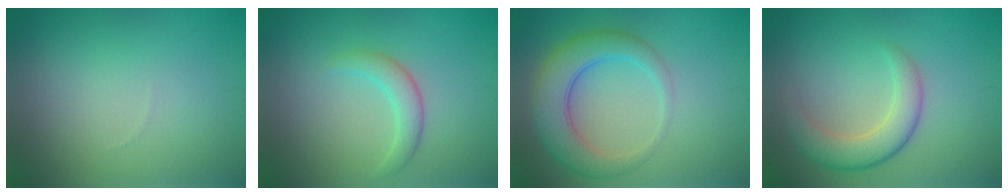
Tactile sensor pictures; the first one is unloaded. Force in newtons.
{"total": 2.3, "press": 2.3, "slide": 0.2}
{"total": 5.5, "press": 5.5, "slide": 0.1}
{"total": 4.1, "press": 4.1, "slide": 0.2}